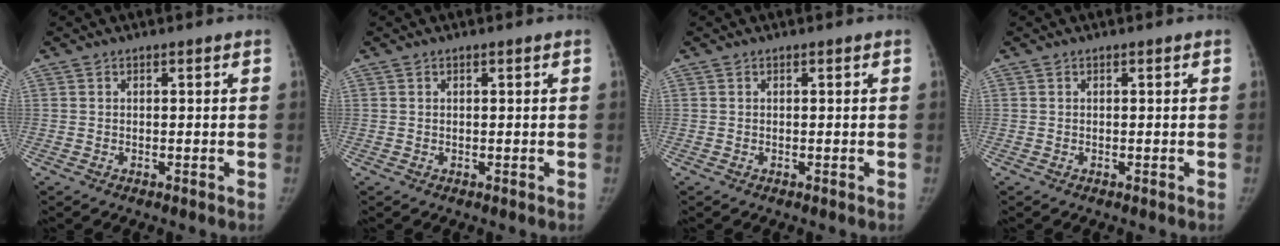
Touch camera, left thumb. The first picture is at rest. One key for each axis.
{"total": 0.0}
{"total": 0.0}
{"total": 0.0}